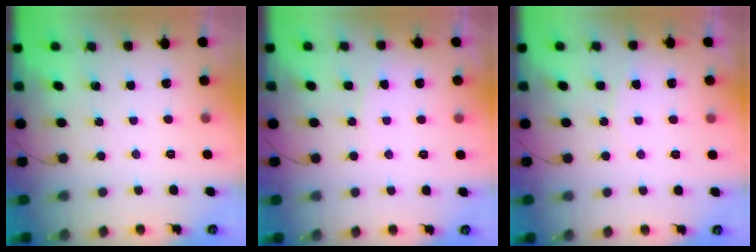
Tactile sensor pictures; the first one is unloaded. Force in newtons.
{"total": 4.8, "press": 4.8, "slide": 0.7}
{"total": 4.8, "press": 4.8, "slide": 0.7}